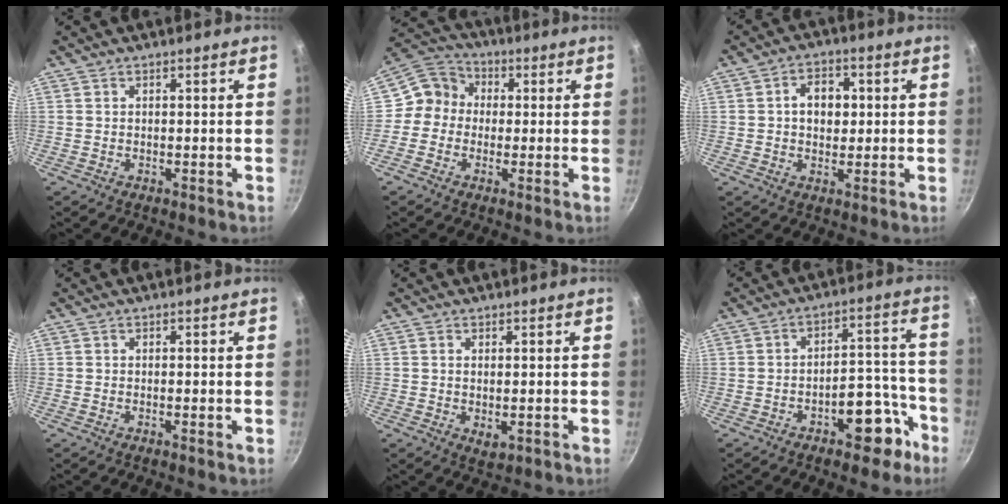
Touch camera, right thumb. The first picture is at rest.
{"total": 7.5, "force": [0.1, 7.0, 2.6], "torque": [-0.017, 0.018, -0.025]}
{"total": 6.3, "force": [0.7, 4.8, 4.1], "torque": [-0.034, 0.008, 0.005]}
{"total": 0.5, "force": [-0.1, 0.0, 0.5], "torque": [-0.009, -0.001, -0.005]}
{"total": 2.6, "force": [0.0, 1.4, 2.2], "torque": [-0.034, -0.009, 0.003]}
{"total": 10.8, "force": [-5.8, 5.6, 7.2], "torque": [-0.050, 0.070, -0.070]}